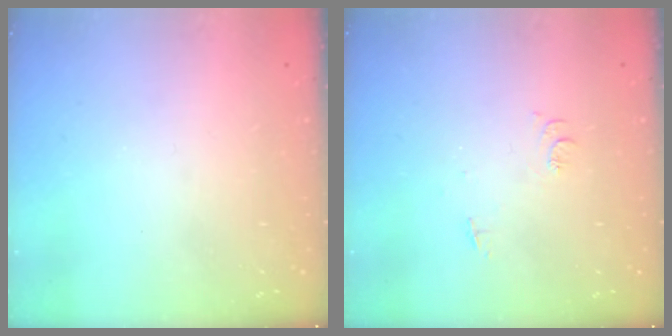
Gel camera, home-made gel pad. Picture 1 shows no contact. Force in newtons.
{"total": 6.4, "press": 6.4, "slide": 0.6}